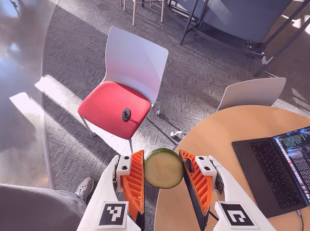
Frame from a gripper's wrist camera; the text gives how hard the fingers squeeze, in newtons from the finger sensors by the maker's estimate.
{"total": 8.9, "left": 9.4, "right": 8.5}